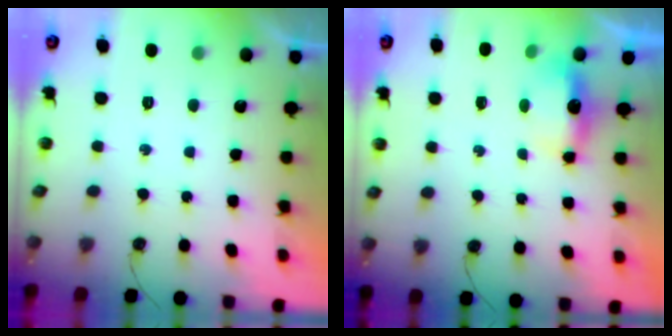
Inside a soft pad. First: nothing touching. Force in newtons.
{"total": 4.8, "press": 4.6, "slide": 1.3}